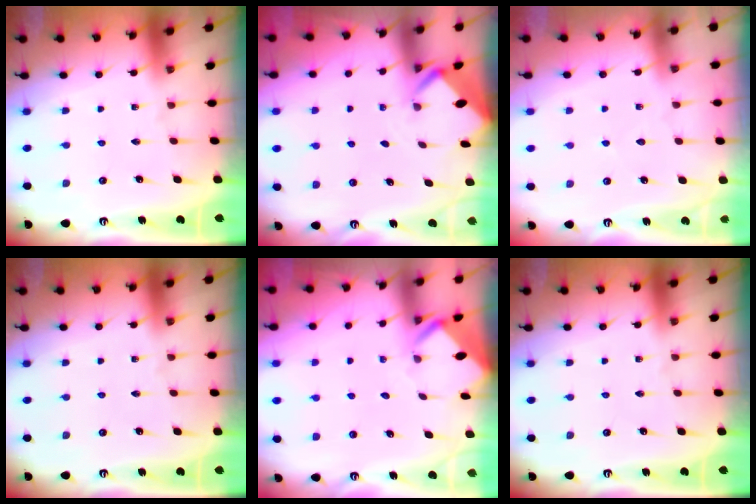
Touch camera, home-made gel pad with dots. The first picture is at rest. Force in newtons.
{"total": 2.1, "press": 2.1, "slide": 0.0}
{"total": 2.3, "press": 2.3, "slide": 0.3}
{"total": 0.0}
{"total": 2.9, "press": 2.9, "slide": 0.1}
{"total": 0.0}